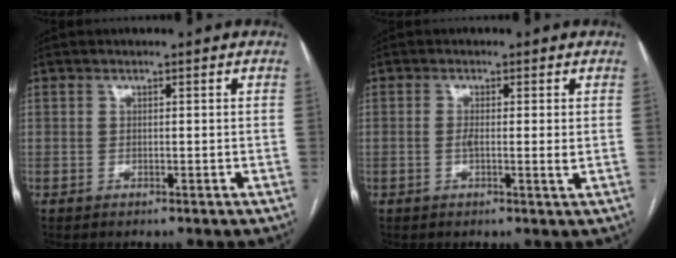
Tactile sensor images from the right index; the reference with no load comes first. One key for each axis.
{"total": 2.8, "fx": 0.0, "fy": 0.3, "fz": 2.8, "tx": -0.048, "ty": -0.003, "tz": -0.002}